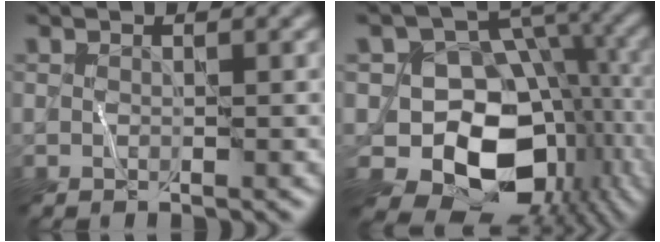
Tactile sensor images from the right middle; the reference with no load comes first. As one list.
[{"total": 13.0, "force": [-3.7, 9.9, 7.7], "torque": [-0.106, -0.029, -0.053]}]